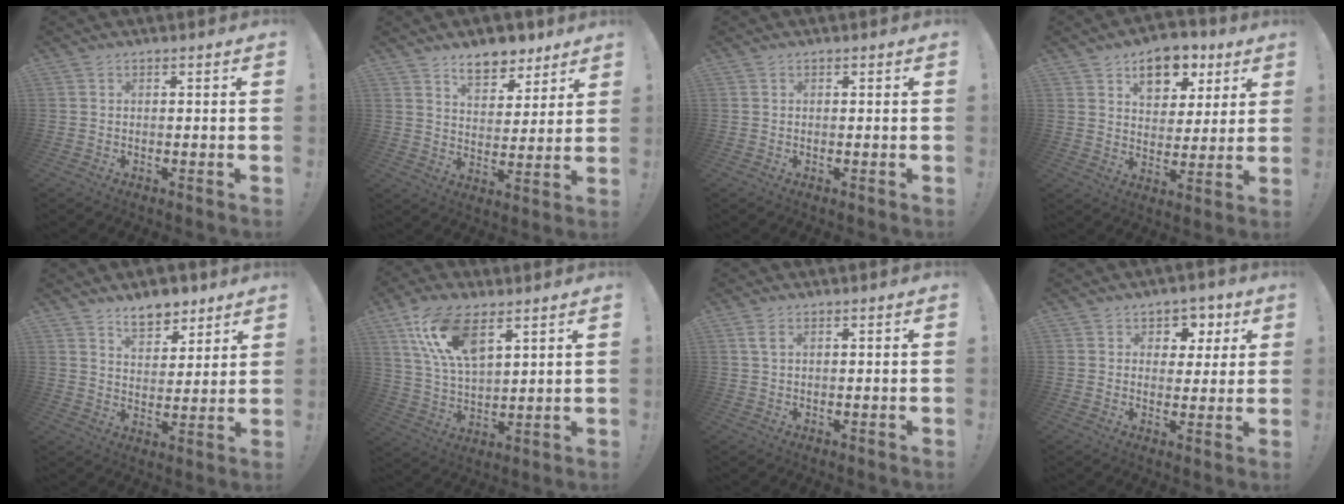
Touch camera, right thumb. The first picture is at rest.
{"total": 10.3, "force": [7.5, 5.7, 4.3], "torque": [-0.054, -0.047, 0.138]}
{"total": 0.0}
{"total": 11.4, "force": [6.5, 7.3, 5.8], "torque": [-0.074, -0.033, 0.118]}
{"total": 9.3, "force": [6.9, 5.0, 3.6], "torque": [-0.046, -0.041, 0.128]}
{"total": 15.4, "force": [8.3, 6.8, 11.0], "torque": [-0.224, -0.025, 0.151]}
{"total": 2.6, "force": [1.2, 1.1, 2.0], "torque": [-0.040, 0.001, 0.021]}
{"total": 6.1, "force": [2.4, 5.5, 1.2], "torque": [-0.005, -0.016, 0.046]}